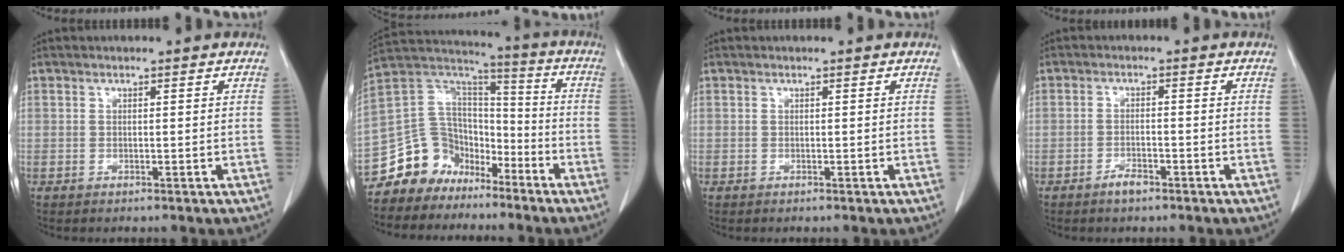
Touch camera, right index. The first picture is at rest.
{"total": 11.9, "force": [-8.6, 8.1, 1.5], "torque": [-0.036, 0.082, -0.156]}
{"total": 0.0}
{"total": 2.4, "force": [-1.7, 0.6, 1.5], "torque": [-0.028, 0.001, -0.029]}